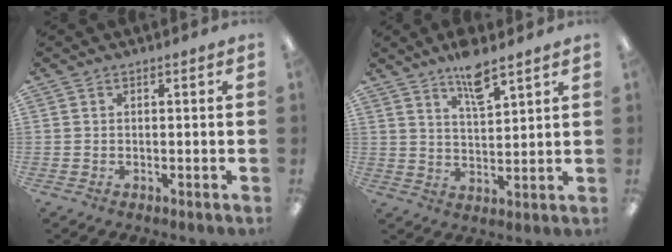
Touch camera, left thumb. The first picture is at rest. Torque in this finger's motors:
{"motor_torque": [0.71, 0.28, 0.53, -0.53, 0.04]}